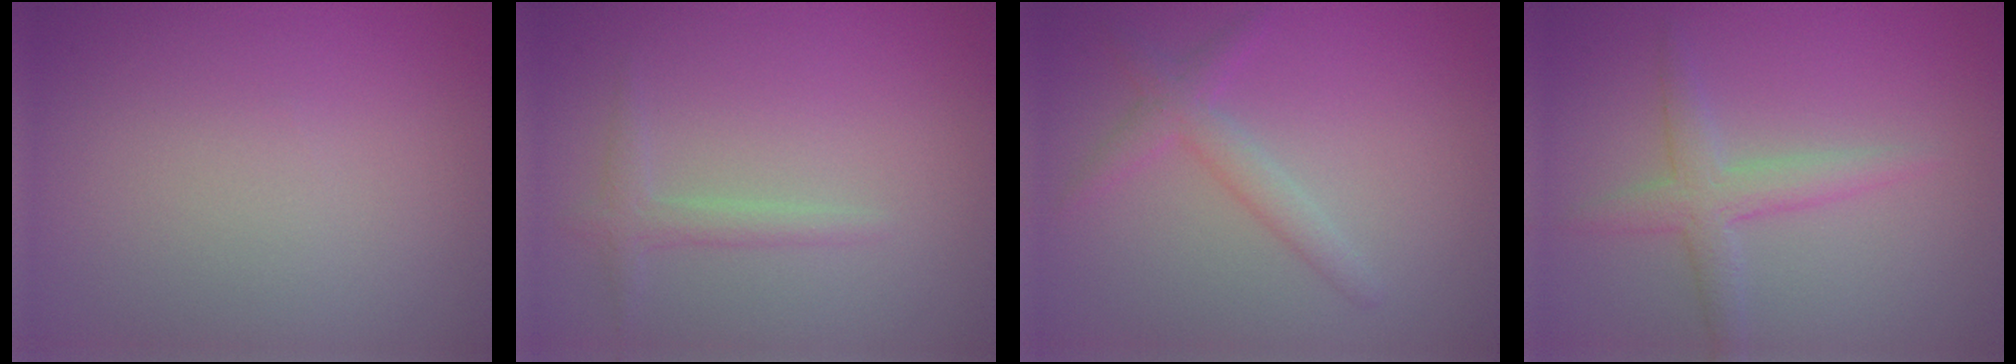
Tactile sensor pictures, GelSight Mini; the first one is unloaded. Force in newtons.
{"total": 1.5, "press": 1.5, "slide": 0.0}
{"total": 2.3, "press": 2.3, "slide": 0.1}
{"total": 2.8, "press": 2.8, "slide": 0.1}